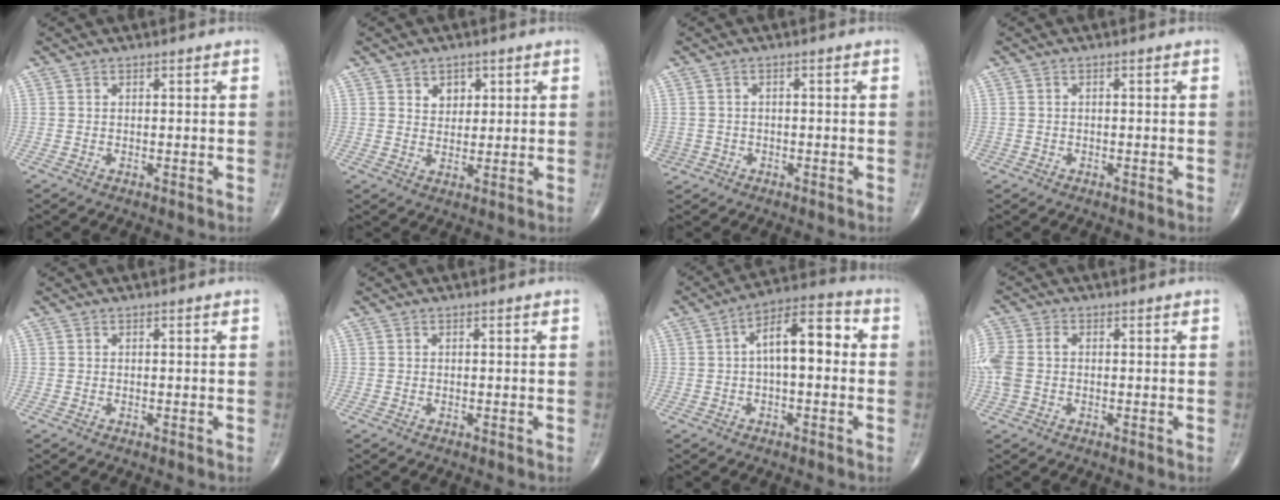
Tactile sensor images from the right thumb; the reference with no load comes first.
{"total": 3.8, "force": [1.7, 2.9, 1.8], "torque": [-0.007, -0.011, 0.029]}
{"total": 2.4, "force": [-0.9, 2.2, 0.0], "torque": [0.011, 0.012, -0.014]}
{"total": 0.7, "force": [-0.3, 0.6, 0.0], "torque": [0.009, 0.005, -0.007]}
{"total": 0.0}
{"total": 0.0}
{"total": 11.1, "force": [0.9, 4.9, 9.9], "torque": [-0.145, 0.040, 0.003]}
{"total": 6.9, "force": [-0.3, 4.7, 5.1], "torque": [-0.148, 0.017, -0.006]}